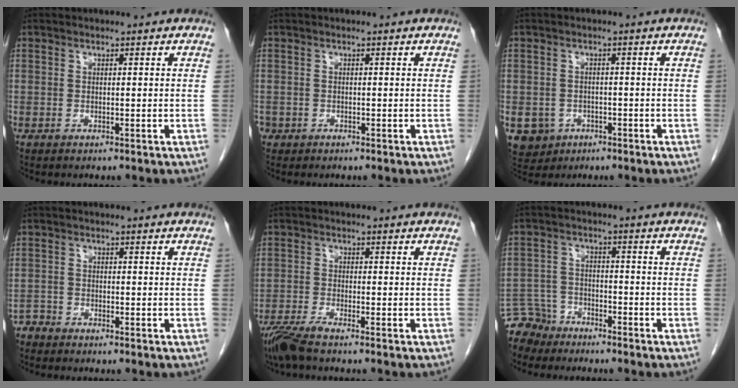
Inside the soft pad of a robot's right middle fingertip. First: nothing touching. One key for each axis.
{"total": 1.0, "fx": -0.5, "fy": 0.8, "fz": 0.2, "tx": -0.008, "ty": 0.002, "tz": -0.008}
{"total": 5.4, "fx": -2.3, "fy": 4.8, "fz": 1.0, "tx": -0.019, "ty": 0.004, "tz": -0.030}
{"total": 1.8, "fx": -1.7, "fy": 0.2, "fz": -0.5, "tx": 0.017, "ty": -0.004, "tz": -0.034}
{"total": 4.6, "fx": -3.7, "fy": -0.1, "fz": 2.6, "tx": -0.054, "ty": -0.015, "tz": -0.077}
{"total": 6.1, "fx": -5.5, "fy": 2.6, "fz": -0.6, "tx": 0.013, "ty": -0.001, "tz": -0.108}